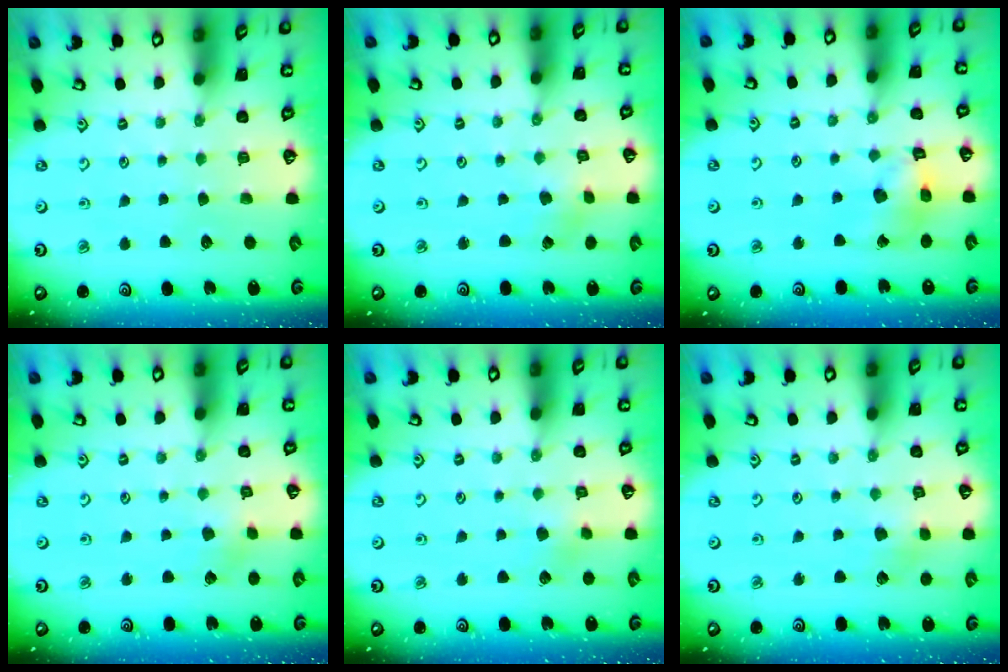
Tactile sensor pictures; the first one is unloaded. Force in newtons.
{"total": 0.0}
{"total": 10.0, "press": 10.0, "slide": 1.1}
{"total": 2.9, "press": 2.9, "slide": 0.2}
{"total": 3.4, "press": 3.3, "slide": 0.9}
{"total": 2.8, "press": 2.8, "slide": 0.6}